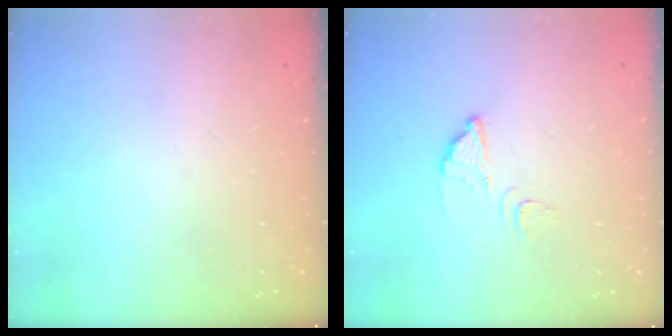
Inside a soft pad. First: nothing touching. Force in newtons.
{"total": 2.5, "press": 2.5, "slide": 0.2}